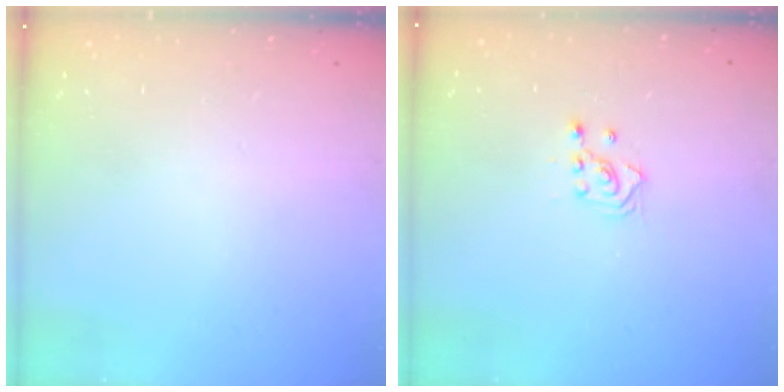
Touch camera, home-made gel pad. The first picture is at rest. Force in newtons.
{"total": 2.6, "press": 2.4, "slide": 1.0}